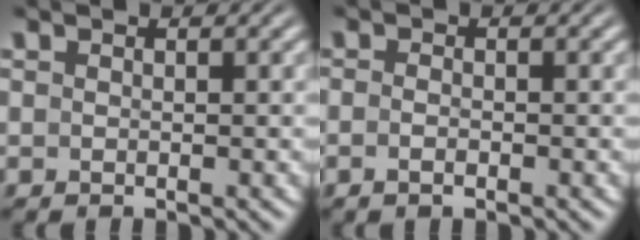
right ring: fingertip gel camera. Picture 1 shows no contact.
{"total": 1.2, "force": [-0.8, 0.4, 0.8], "torque": [-0.021, -0.002, -0.014]}